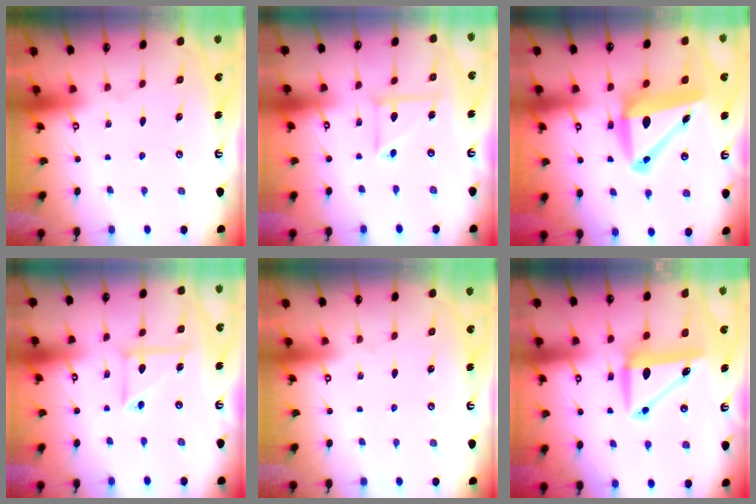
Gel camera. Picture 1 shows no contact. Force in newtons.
{"total": 7.4, "press": 7.4, "slide": 0.5}
{"total": 12.5, "press": 12.3, "slide": 1.8}
{"total": 7.9, "press": 7.8, "slide": 1.2}
{"total": 0.0}
{"total": 8.4, "press": 8.2, "slide": 1.7}